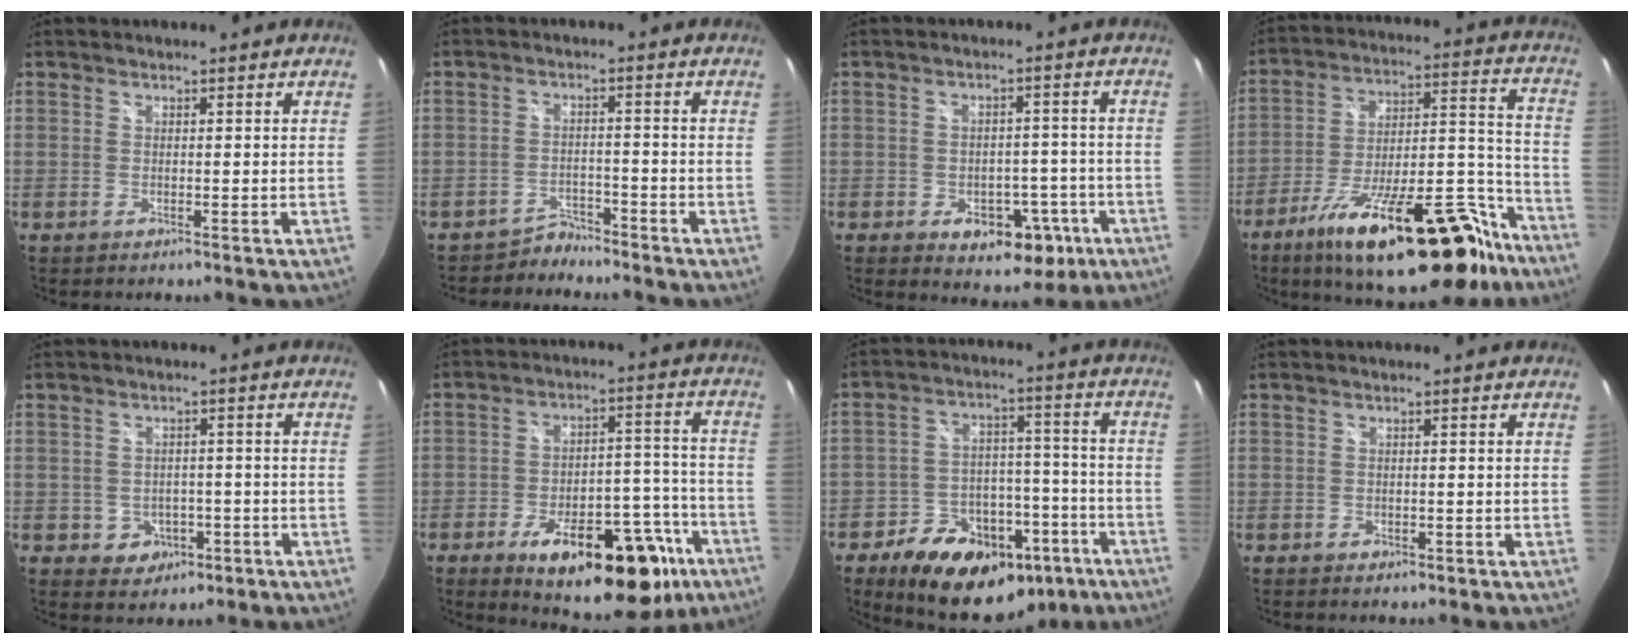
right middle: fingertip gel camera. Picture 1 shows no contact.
{"total": 3.5, "force": [-3.3, 1.1, -0.6], "torque": [0.010, 0.008, -0.058]}
{"total": 10.4, "force": [-4.9, 7.0, 5.9], "torque": [-0.087, 0.010, -0.050]}
{"total": 28.7, "force": [-20.0, 9.4, 18.3], "torque": [-0.274, -0.001, -0.290]}
{"total": 3.2, "force": [-1.0, 2.8, 1.1], "torque": [-0.028, 0.001, -0.006]}
{"total": 24.0, "force": [-14.1, 10.6, 16.3], "torque": [-0.225, 0.016, -0.177]}
{"total": 22.1, "force": [-14.3, 12.8, 10.9], "torque": [-0.197, 0.037, -0.187]}
{"total": 1.6, "force": [-0.8, 1.2, 0.7], "torque": [-0.013, -0.005, -0.013]}